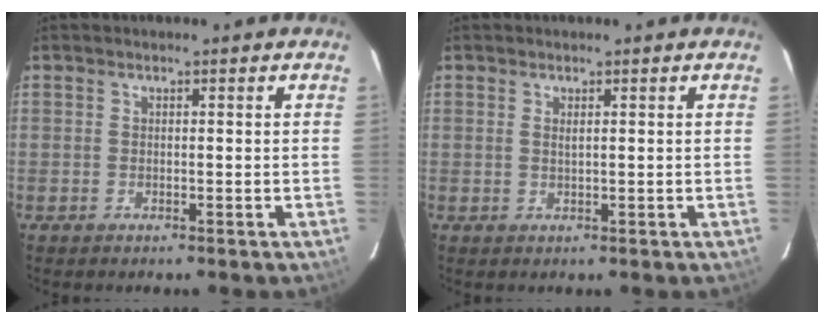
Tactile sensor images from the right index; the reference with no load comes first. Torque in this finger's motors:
{"motor_torque": [-0.19, -0.02, -0.08, 0.00]}